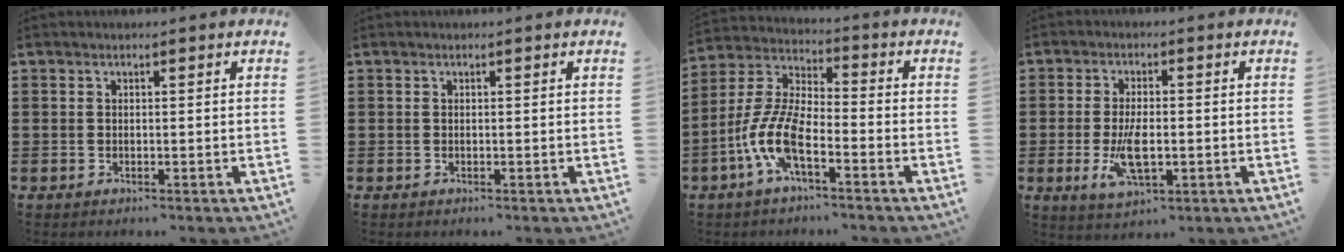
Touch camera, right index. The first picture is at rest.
{"total": 0.0}
{"total": 9.2, "force": [-4.4, 3.0, 7.5], "torque": [-0.195, -0.015, -0.091]}
{"total": 6.5, "force": [-1.3, 2.7, 5.7], "torque": [-0.125, -0.005, -0.026]}